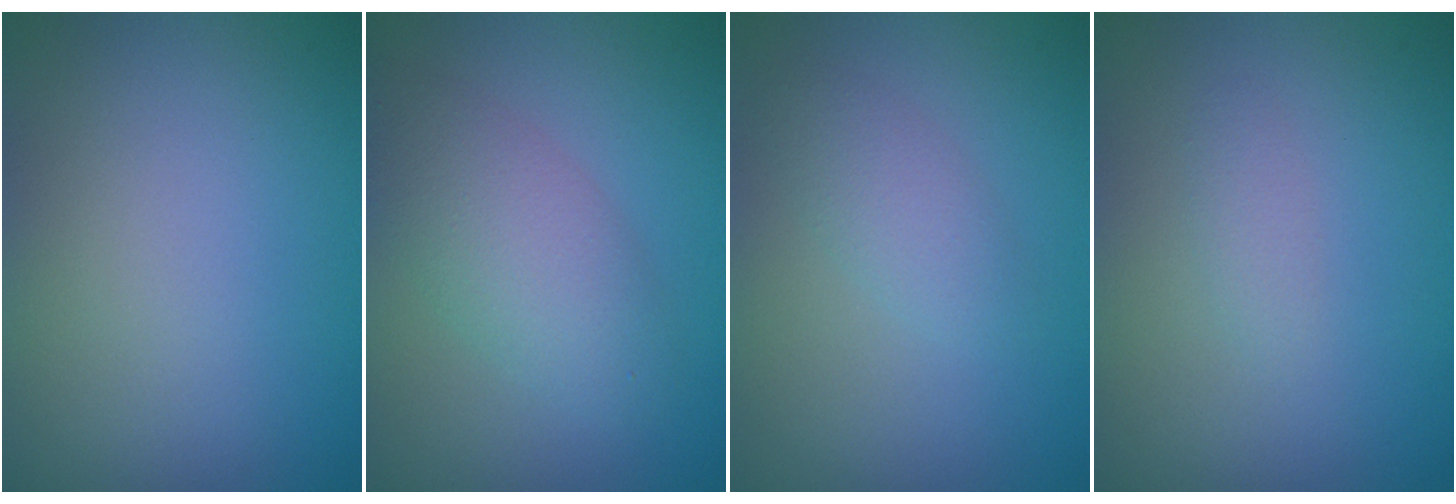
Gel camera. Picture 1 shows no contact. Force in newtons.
{"total": 3.9, "press": 3.9, "slide": 0.3}
{"total": 1.9, "press": 1.9, "slide": 0.1}
{"total": 0.8, "press": 0.8, "slide": 0.1}